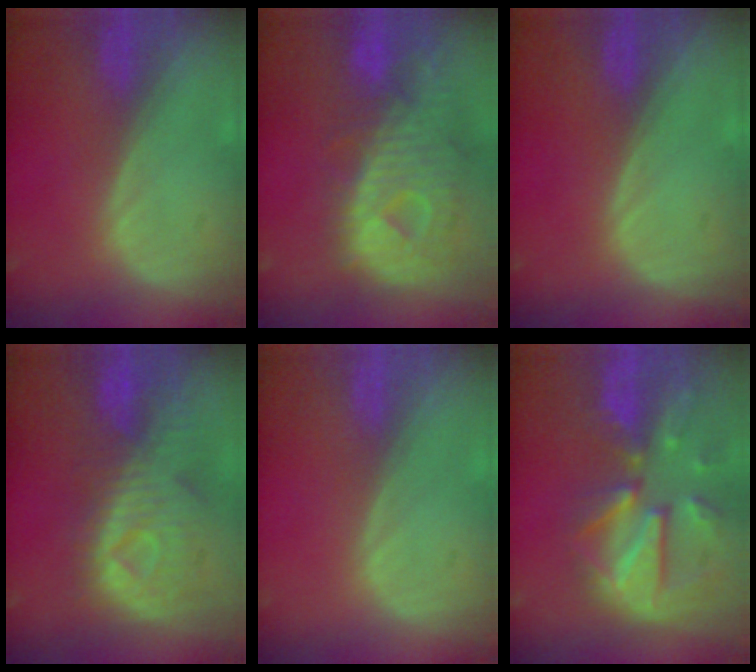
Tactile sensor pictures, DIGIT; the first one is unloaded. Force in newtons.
{"total": 12.1, "press": 10.5, "slide": 6.1}
{"total": 0.0}
{"total": 10.2, "press": 9.3, "slide": 4.2}
{"total": 0.0}
{"total": 12.1, "press": 10.5, "slide": 6.0}